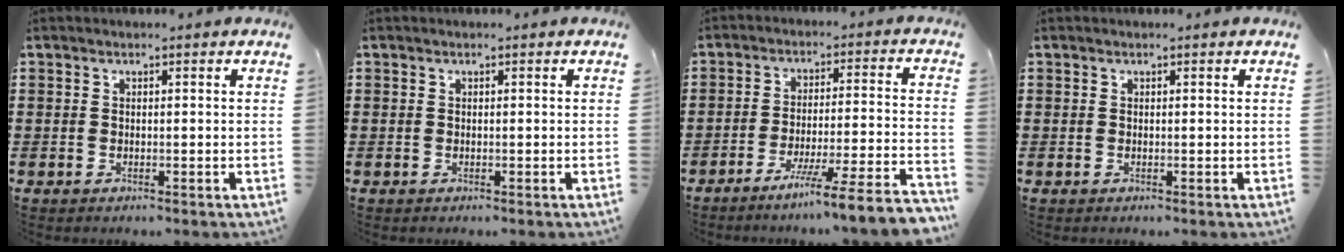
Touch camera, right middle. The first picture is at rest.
{"total": 0.0}
{"total": 7.4, "force": [-6.0, -1.4, 4.1], "torque": [-0.059, -0.020, -0.117]}
{"total": 0.0}